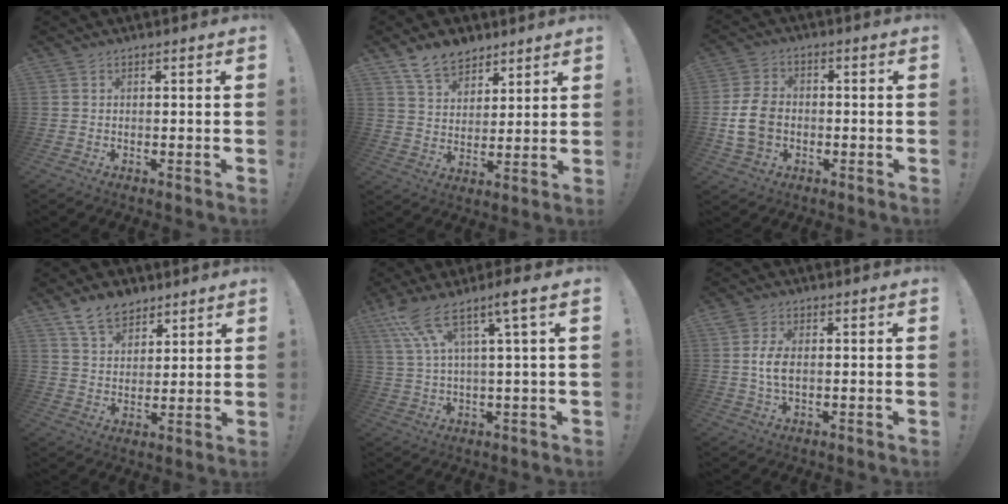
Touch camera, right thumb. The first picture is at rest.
{"total": 9.9, "force": [7.6, 5.7, 3.0], "torque": [-0.060, -0.043, 0.148]}
{"total": 10.1, "force": [-1.6, 7.7, 6.3], "torque": [-0.128, 0.015, -0.024]}
{"total": 9.4, "force": [6.9, 5.4, 3.3], "torque": [-0.062, -0.037, 0.133]}
{"total": 9.5, "force": [5.5, 0.3, 7.8], "torque": [-0.155, -0.020, 0.089]}
{"total": 5.3, "force": [0.3, 2.8, 4.4], "torque": [-0.084, -0.001, 0.000]}